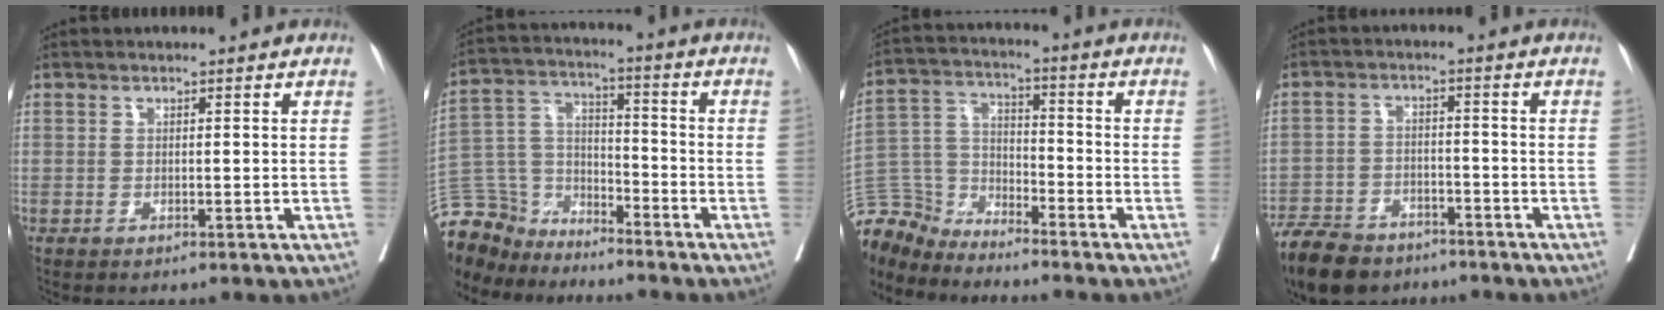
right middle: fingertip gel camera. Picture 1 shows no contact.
{"total": 11.1, "force": [-10.3, 4.1, 0.1], "torque": [-0.016, 0.032, -0.200]}
{"total": 9.3, "force": [-9.2, 1.3, -0.5], "torque": [-0.002, 0.022, -0.188]}
{"total": 10.5, "force": [-8.3, 4.9, 4.2], "torque": [-0.082, -0.012, -0.138]}